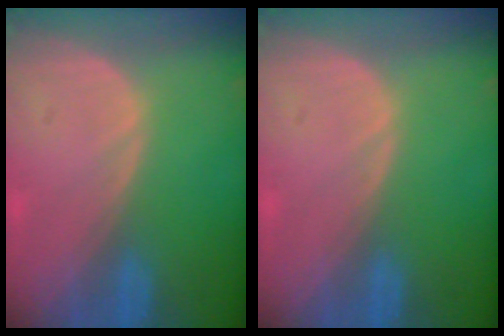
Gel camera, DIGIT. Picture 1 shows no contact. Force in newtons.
{"total": 0.0}